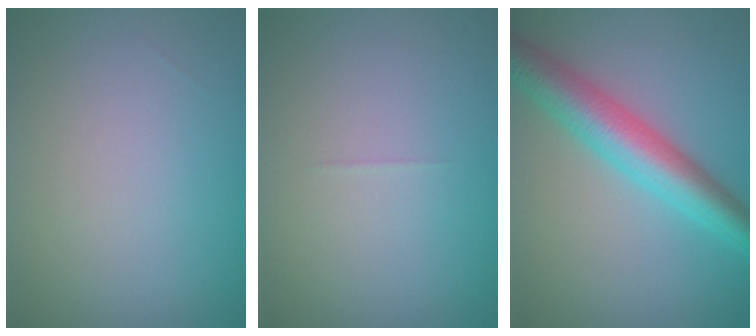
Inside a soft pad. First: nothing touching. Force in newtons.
{"total": 0.0}
{"total": 6.3, "press": 6.3, "slide": 0.1}